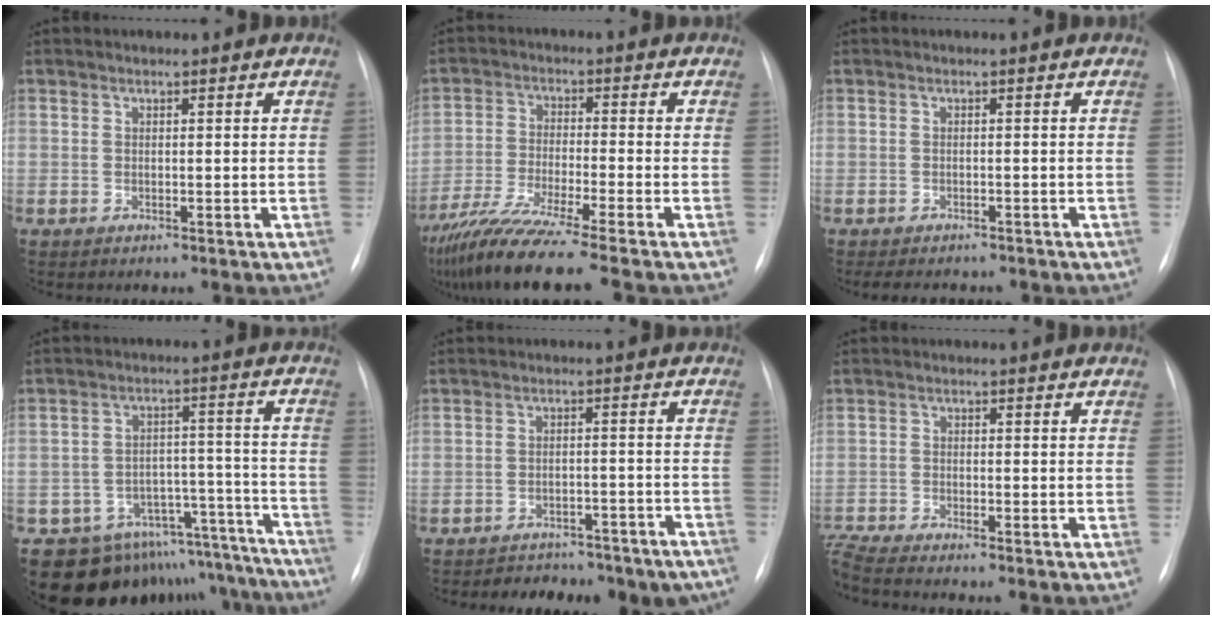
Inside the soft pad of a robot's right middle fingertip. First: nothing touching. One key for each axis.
{"total": 13.1, "fx": -10.5, "fy": -1.1, "fz": 7.7, "tx": -0.140, "ty": -0.043, "tz": -0.179}
{"total": 6.6, "fx": -5.7, "fy": 2.3, "fz": 2.6, "tx": -0.033, "ty": 0.000, "tz": -0.072}
{"total": 17.4, "fx": -15.7, "fy": 7.2, "fz": 2.2, "tx": -0.012, "ty": 0.069, "tz": -0.201}
{"total": 16.2, "fx": -14.1, "fy": 6.4, "fz": 4.6, "tx": -0.063, "ty": 0.022, "tz": -0.163}
{"total": 5.0, "fx": -4.7, "fy": -1.0, "fz": 1.6, "tx": -0.043, "ty": -0.012, "tz": -0.089}